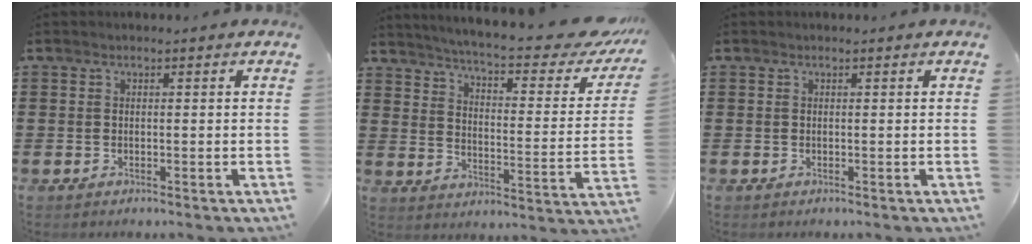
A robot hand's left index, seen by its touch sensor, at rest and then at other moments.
{"total": 5.8, "force": [5.0, -0.4, 2.9], "torque": [-0.070, -0.044, 0.079]}
{"total": 0.0}